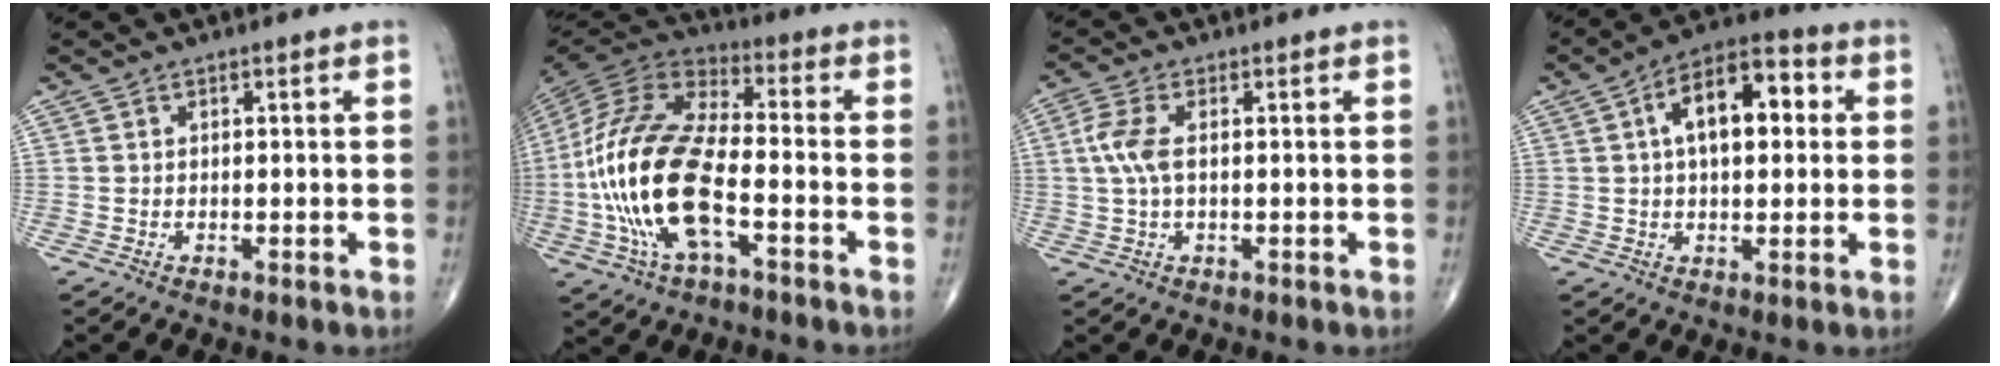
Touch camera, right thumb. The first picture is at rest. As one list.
[{"total": 21.4, "force": [-5.0, 9.3, 18.5], "torque": [-0.401, 0.023, -0.092]}, {"total": 5.4, "force": [0.5, 2.5, 4.7], "torque": [-0.126, 0.009, 0.007]}, {"total": 12.6, "force": [2.5, 6.6, 10.4], "torque": [-0.146, 0.025, 0.031]}]